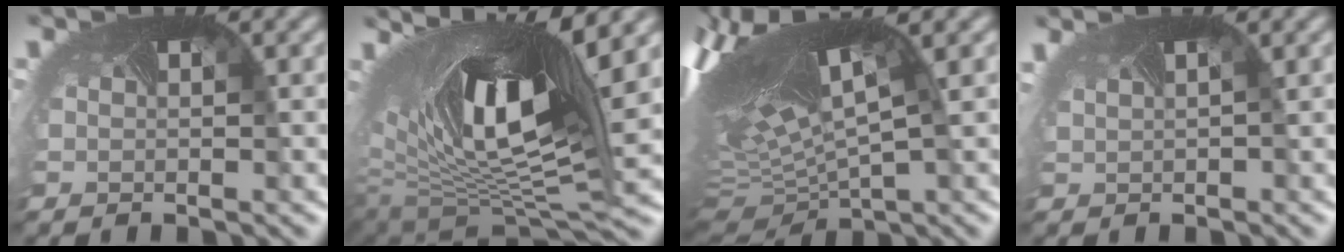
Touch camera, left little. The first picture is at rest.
{"total": 15.0, "force": [5.0, 5.6, 13.0], "torque": [-0.245, 0.010, 0.083]}
{"total": 14.1, "force": [2.5, 5.8, 12.6], "torque": [-0.280, 0.003, 0.069]}
{"total": 3.4, "force": [1.6, 1.7, 2.5], "torque": [-0.043, 0.021, 0.016]}